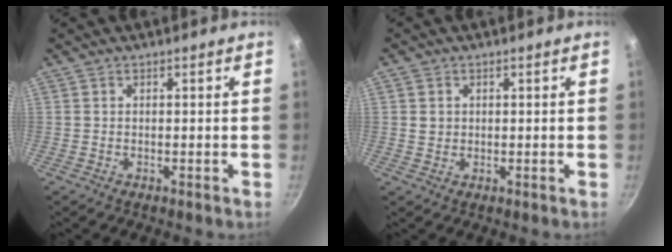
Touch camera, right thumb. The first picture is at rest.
{"total": 2.2, "force": [0.4, 2.0, 0.9], "torque": [-0.010, 0.002, 0.007]}